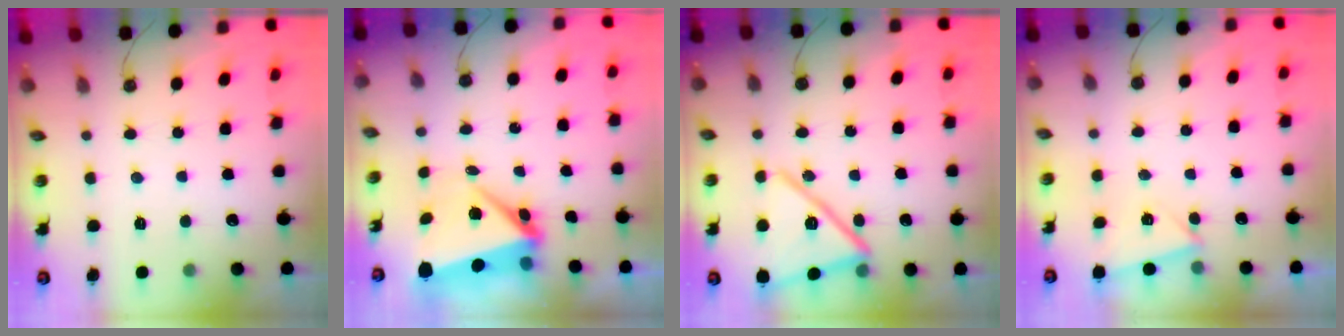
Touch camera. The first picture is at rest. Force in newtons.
{"total": 7.1, "press": 6.7, "slide": 2.1}
{"total": 17.1, "press": 17.1, "slide": 1.6}
{"total": 3.5, "press": 2.8, "slide": 2.2}